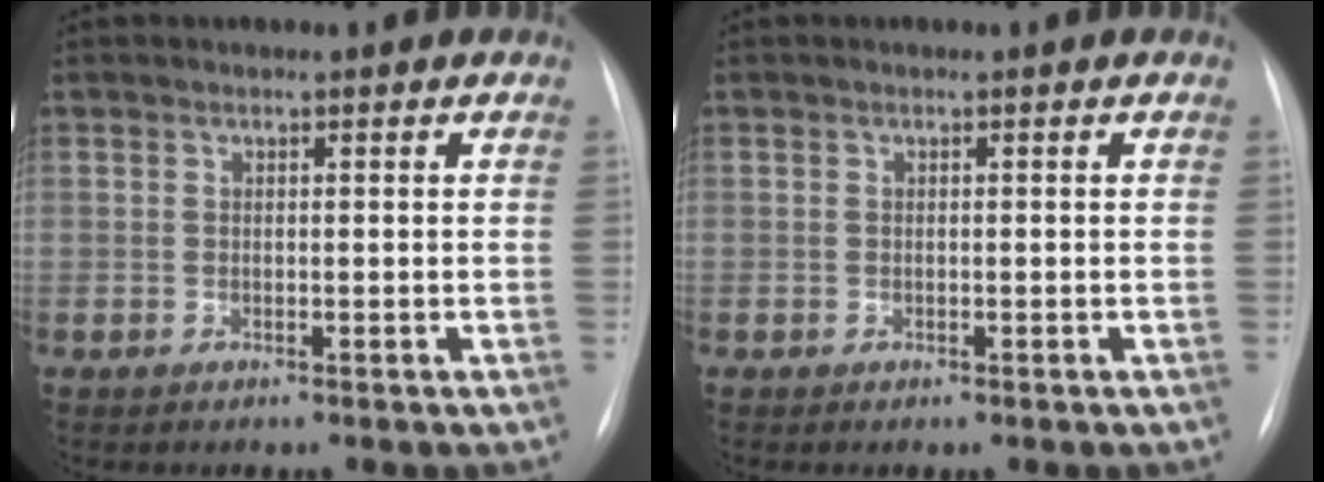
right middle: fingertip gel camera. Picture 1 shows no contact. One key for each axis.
{"total": 0.0}